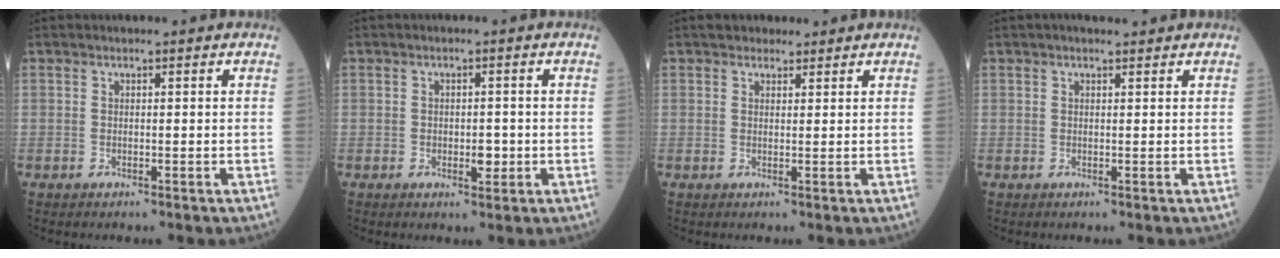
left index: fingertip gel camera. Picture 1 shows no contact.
{"total": 2.5, "force": [-0.6, 1.3, 2.1], "torque": [-0.031, 0.002, -0.004]}
{"total": 2.4, "force": [1.9, 1.3, 0.5], "torque": [-0.005, 0.010, 0.026]}
{"total": 1.1, "force": [0.8, 0.2, 0.6], "torque": [-0.018, 0.007, 0.012]}